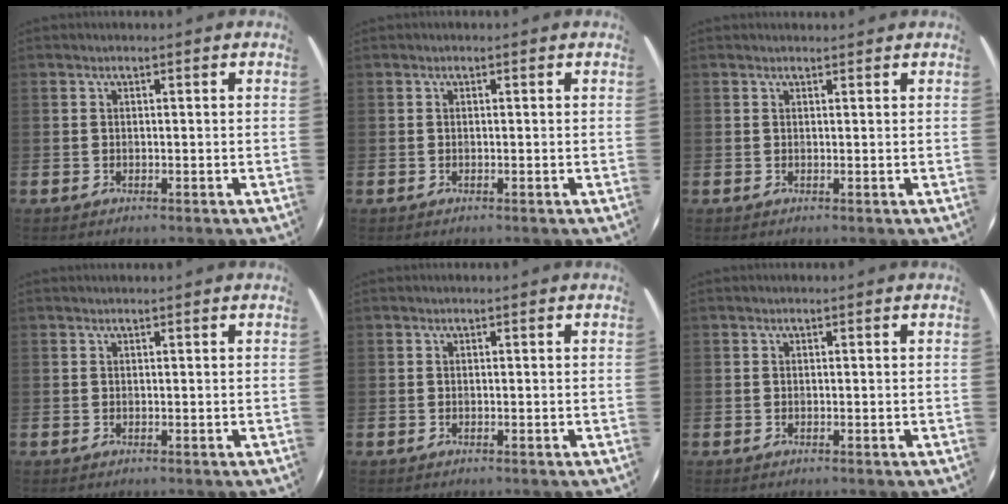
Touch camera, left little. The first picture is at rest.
{"total": 0.0}
{"total": 0.7, "force": [0.7, 0.1, 0.0], "torque": [0.007, -0.001, 0.011]}
{"total": 0.0}
{"total": 0.0}
{"total": 0.0}